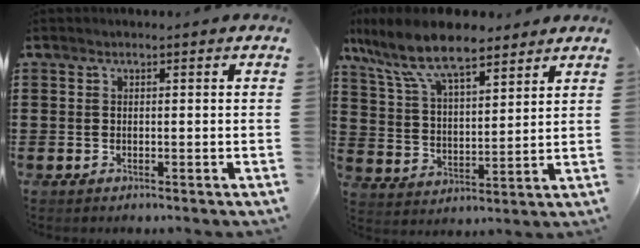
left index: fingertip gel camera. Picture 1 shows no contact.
{"total": 10.8, "force": [8.6, 3.1, 5.8], "torque": [-0.141, -0.023, 0.155]}